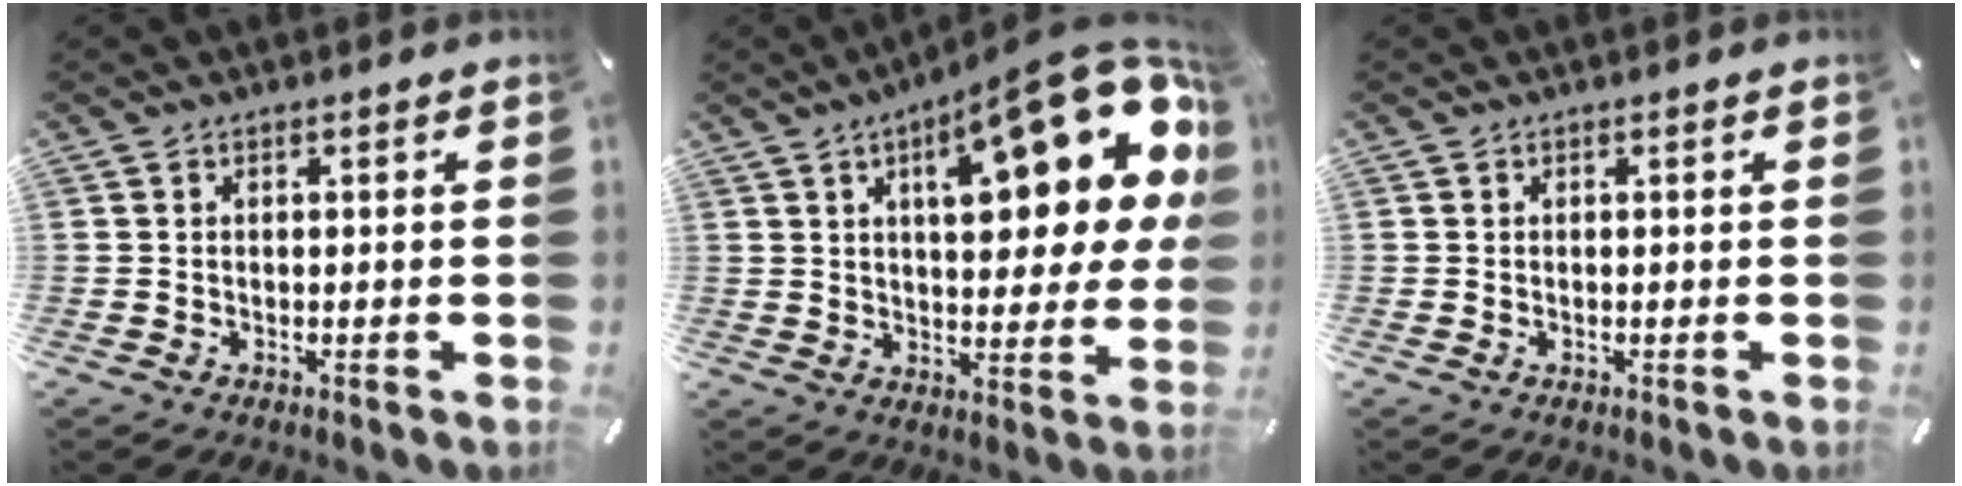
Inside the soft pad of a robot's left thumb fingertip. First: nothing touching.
{"total": 24.6, "force": [10.4, 9.3, 20.3], "torque": [-0.280, -0.055, 0.163]}
{"total": 0.0}